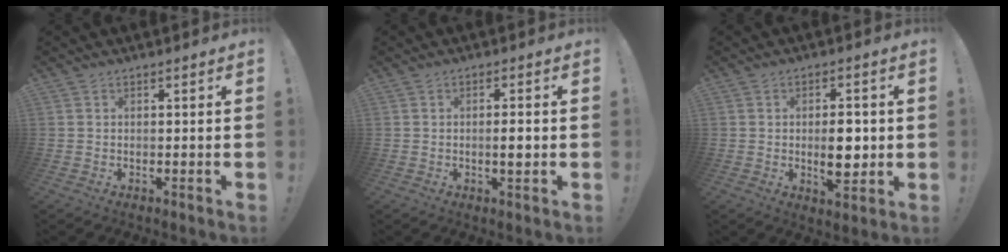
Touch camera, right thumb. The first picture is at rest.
{"total": 3.0, "force": [-0.6, 0.4, 2.9], "torque": [-0.032, -0.007, -0.016]}
{"total": 8.1, "force": [-0.5, 3.9, 7.1], "torque": [-0.103, -0.005, -0.012]}